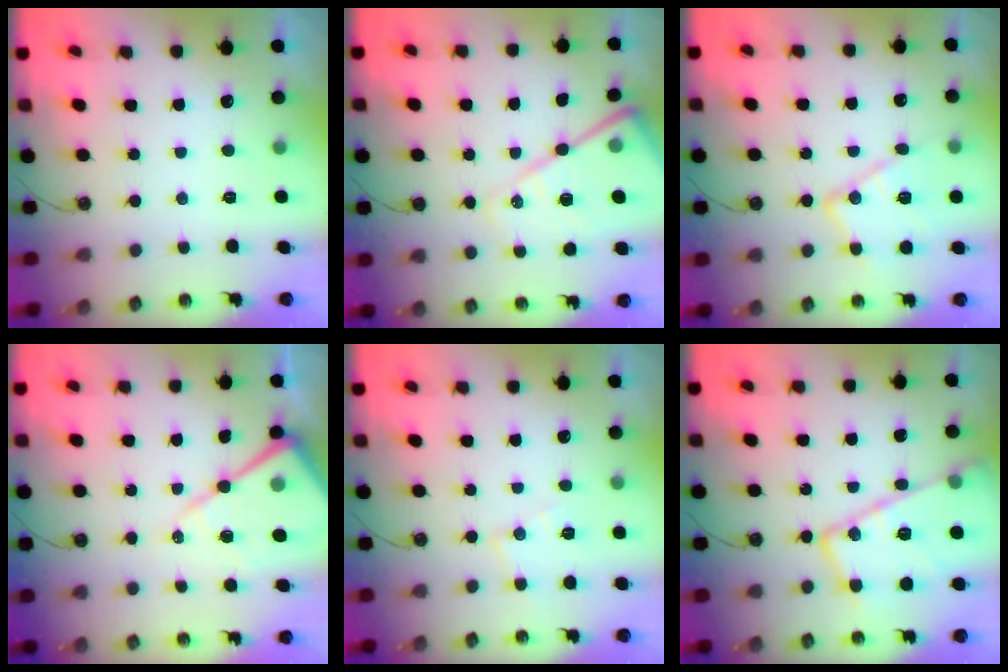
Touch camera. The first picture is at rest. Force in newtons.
{"total": 16.7, "press": 16.6, "slide": 2.1}
{"total": 13.9, "press": 13.9, "slide": 0.6}
{"total": 15.8, "press": 15.7, "slide": 1.5}
{"total": 8.9, "press": 8.9, "slide": 0.6}
{"total": 21.1, "press": 21.0, "slide": 2.3}